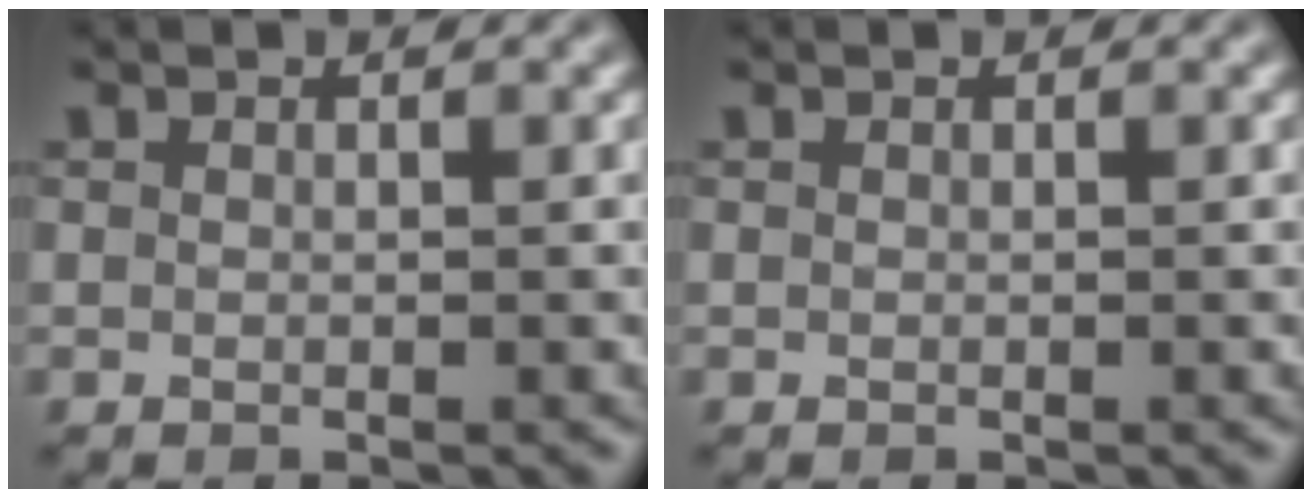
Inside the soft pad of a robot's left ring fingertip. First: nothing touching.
{"total": 0.0}